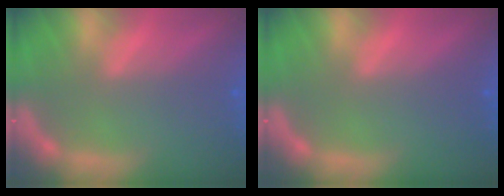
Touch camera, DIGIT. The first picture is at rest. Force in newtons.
{"total": 0.0}